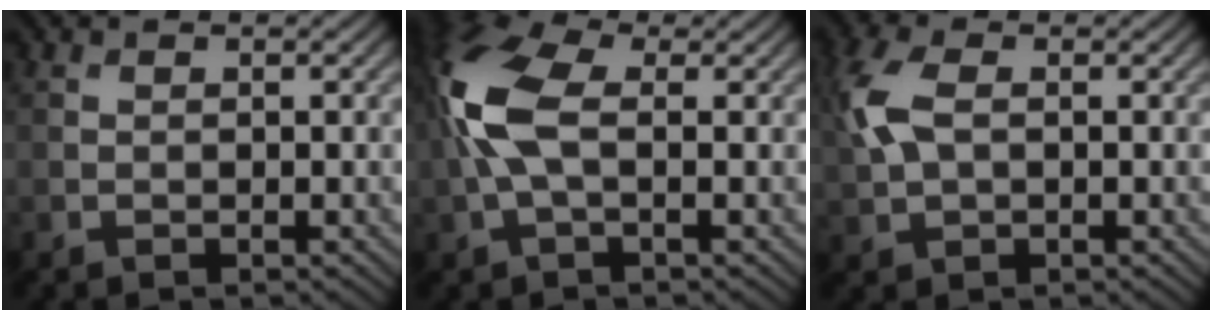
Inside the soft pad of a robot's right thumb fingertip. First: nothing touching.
{"total": 8.8, "force": [0.3, 4.2, 7.7], "torque": [-0.193, 0.021, -0.009]}
{"total": 5.6, "force": [0.9, 3.3, 4.4], "torque": [-0.121, 0.012, 0.013]}